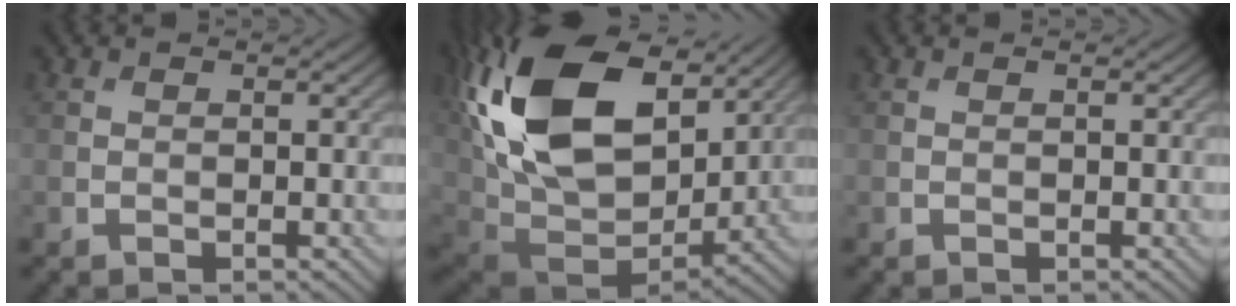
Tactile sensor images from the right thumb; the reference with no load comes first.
{"total": 22.0, "force": [7.8, 13.8, 15.1], "torque": [-0.342, 0.024, 0.147]}
{"total": 0.0}